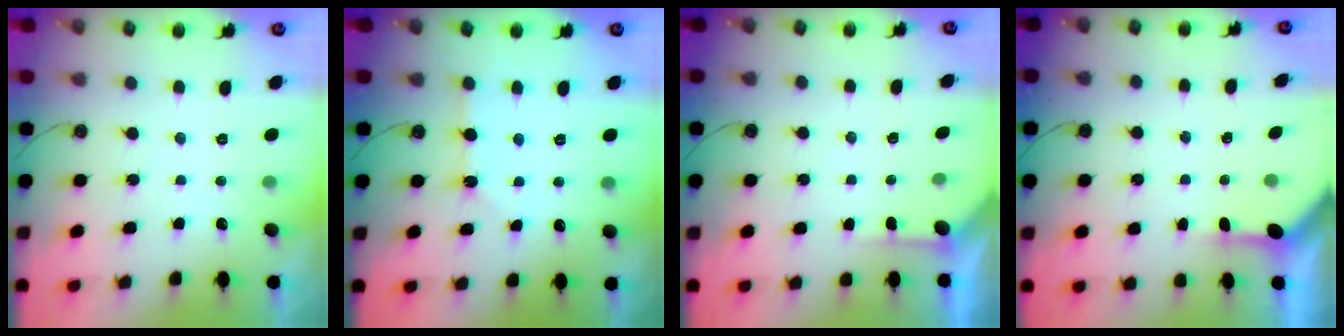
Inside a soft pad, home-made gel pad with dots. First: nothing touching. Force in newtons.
{"total": 1.8, "press": 1.8, "slide": 0.1}
{"total": 2.9, "press": 2.9, "slide": 0.2}
{"total": 3.6, "press": 3.6, "slide": 0.2}